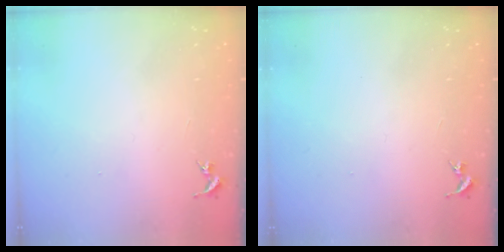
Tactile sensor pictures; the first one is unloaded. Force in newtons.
{"total": 0.0}